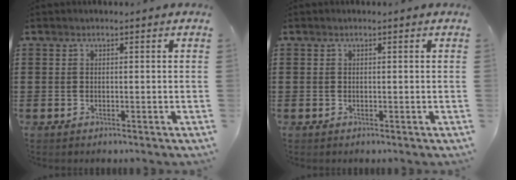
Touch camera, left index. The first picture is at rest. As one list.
[{"total": 0.0}]